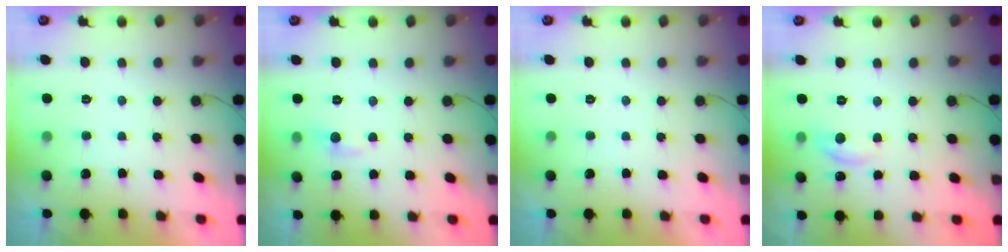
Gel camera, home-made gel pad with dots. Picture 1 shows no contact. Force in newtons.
{"total": 5.4, "press": 5.4, "slide": 0.8}
{"total": 0.0}
{"total": 7.5, "press": 7.5, "slide": 0.6}